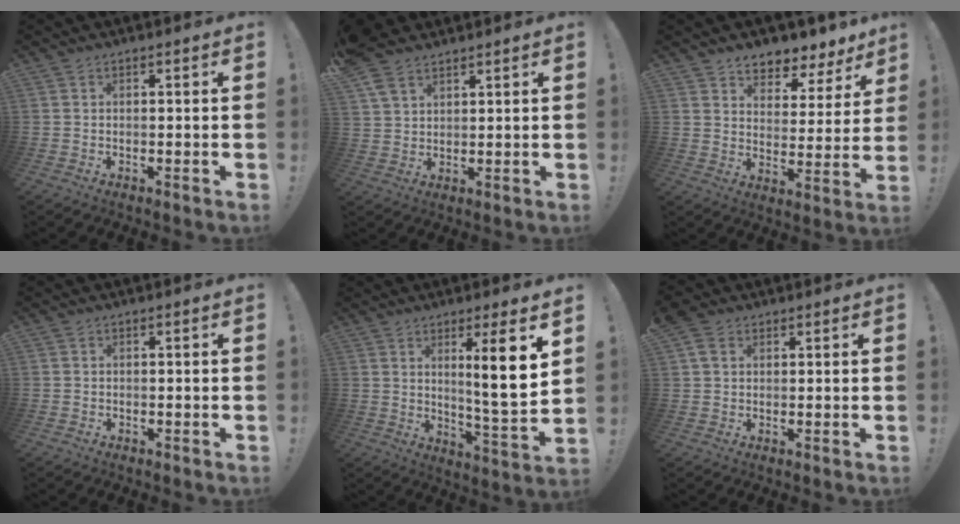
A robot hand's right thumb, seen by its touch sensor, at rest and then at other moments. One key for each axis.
{"total": 7.2, "fx": 5.3, "fy": 3.7, "fz": 3.2, "tx": -0.057, "ty": -0.022, "tz": 0.105}
{"total": 6.6, "fx": 5.6, "fy": 3.2, "fz": 1.6, "tx": -0.014, "ty": -0.060, "tz": 0.102}
{"total": 0.8, "fx": -0.5, "fy": 0.6, "fz": 0.0, "tx": 0.002, "ty": 0.001, "tz": -0.009}
{"total": 11.8, "fx": 4.1, "fy": 0.4, "fz": 11.1, "tx": -0.165, "ty": -0.026, "tz": 0.054}
{"total": 4.1, "fx": 2.0, "fy": 2.9, "fz": 2.1, "tx": -0.036, "ty": 0.002, "tz": 0.041}